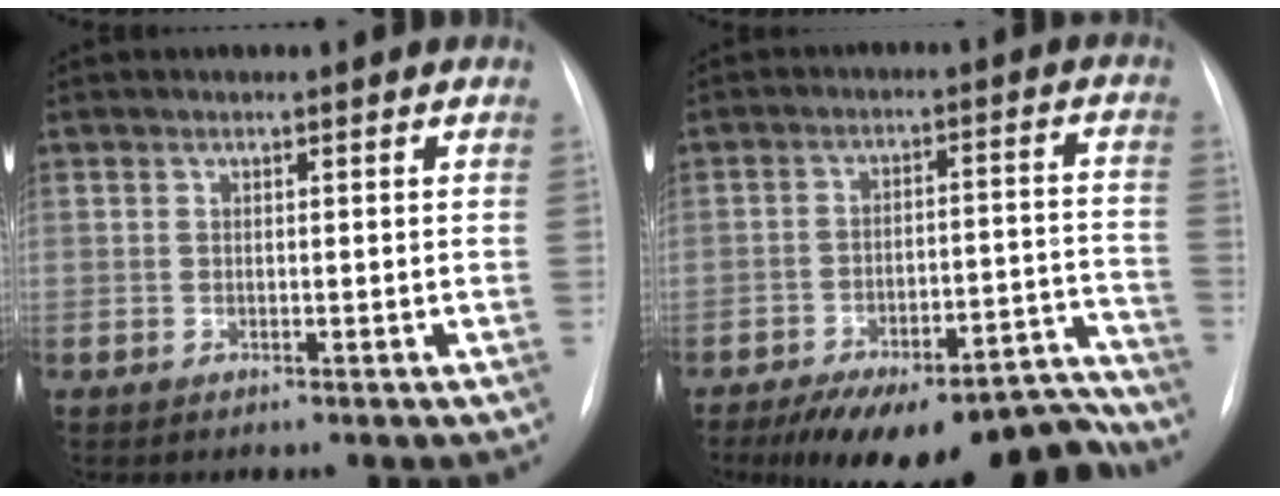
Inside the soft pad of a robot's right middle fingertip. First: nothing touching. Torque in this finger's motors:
{"motor_torque": [1.07, -1.06, 0.57, 0.21]}